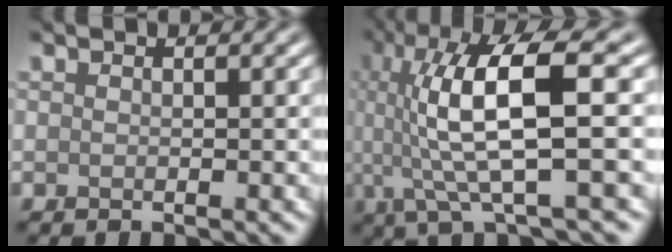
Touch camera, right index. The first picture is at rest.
{"total": 9.6, "force": [0.9, 2.4, 9.3], "torque": [-0.168, 0.005, 0.022]}